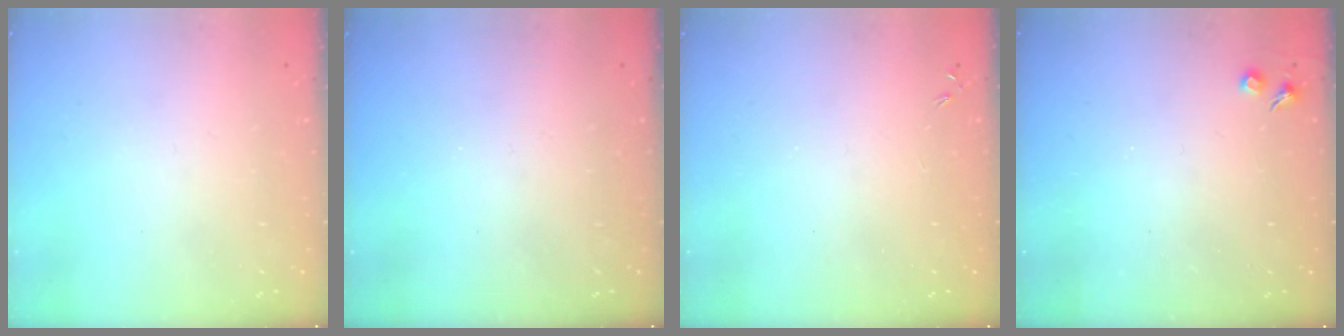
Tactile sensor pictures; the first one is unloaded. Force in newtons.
{"total": 0.0}
{"total": 0.0}
{"total": 2.7, "press": 2.6, "slide": 0.4}